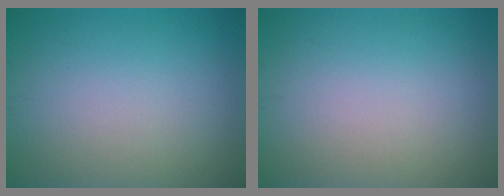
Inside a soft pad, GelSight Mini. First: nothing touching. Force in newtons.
{"total": 0.0}